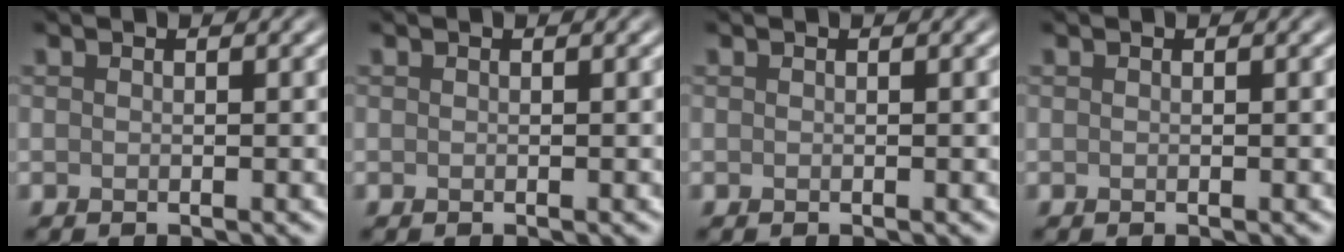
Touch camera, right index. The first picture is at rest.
{"total": 0.0}
{"total": 0.0}
{"total": 0.0}